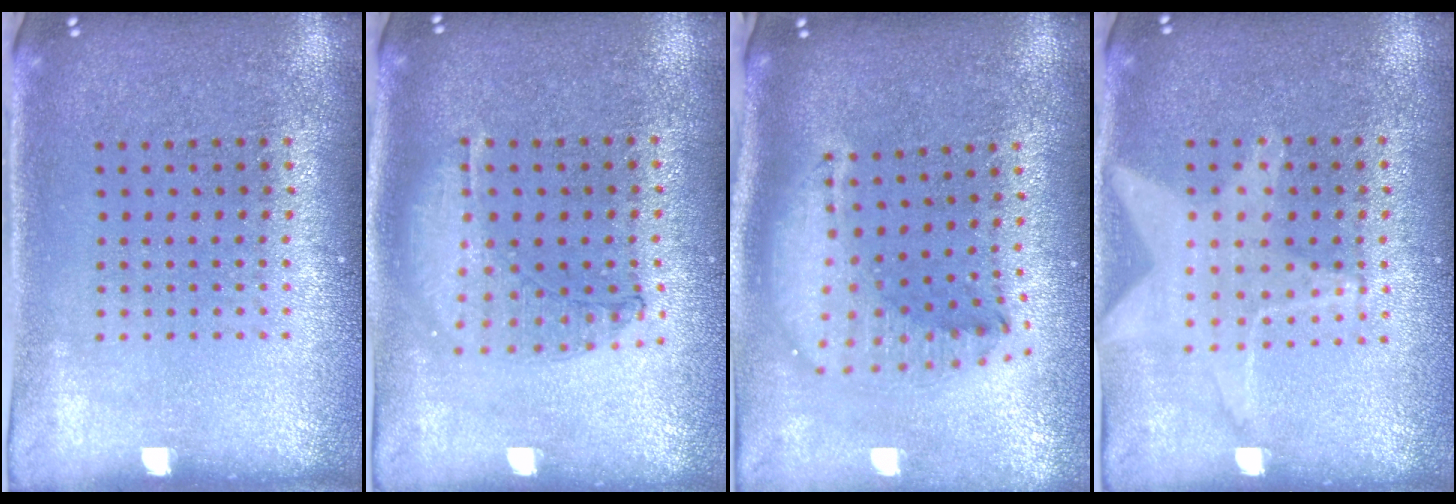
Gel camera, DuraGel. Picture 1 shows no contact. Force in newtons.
{"total": 1.0, "press": 1.0, "slide": 0.1}
{"total": 2.1, "press": 1.6, "slide": 1.3}
{"total": 1.0, "press": 1.0, "slide": 0.2}